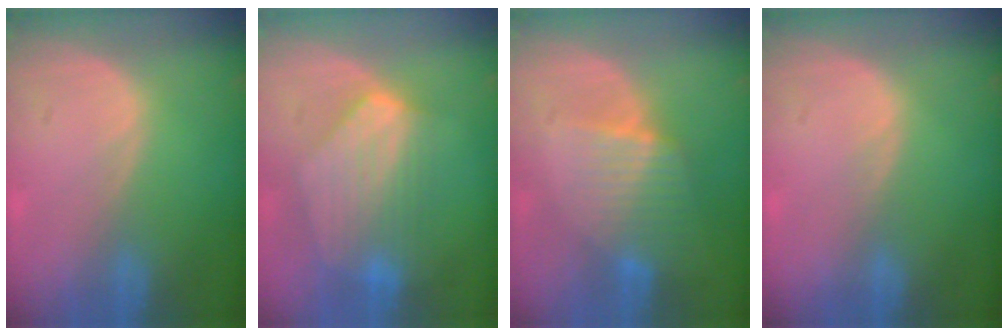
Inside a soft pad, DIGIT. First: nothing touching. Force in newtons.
{"total": 7.9, "press": 7.6, "slide": 2.2}
{"total": 6.6, "press": 5.8, "slide": 3.2}
{"total": 0.8, "press": 0.5, "slide": 0.7}